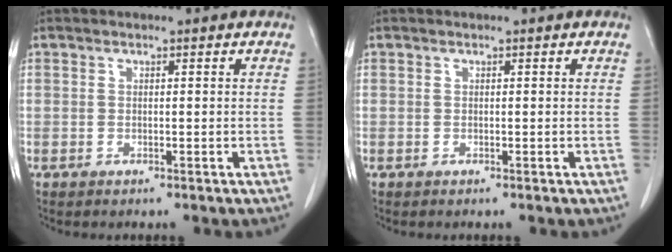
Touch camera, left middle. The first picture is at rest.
{"total": 0.0}